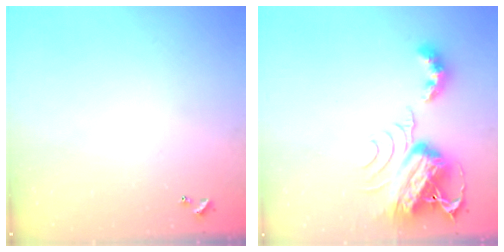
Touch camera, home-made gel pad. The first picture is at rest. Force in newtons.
{"total": 10.9, "press": 10.8, "slide": 1.3}